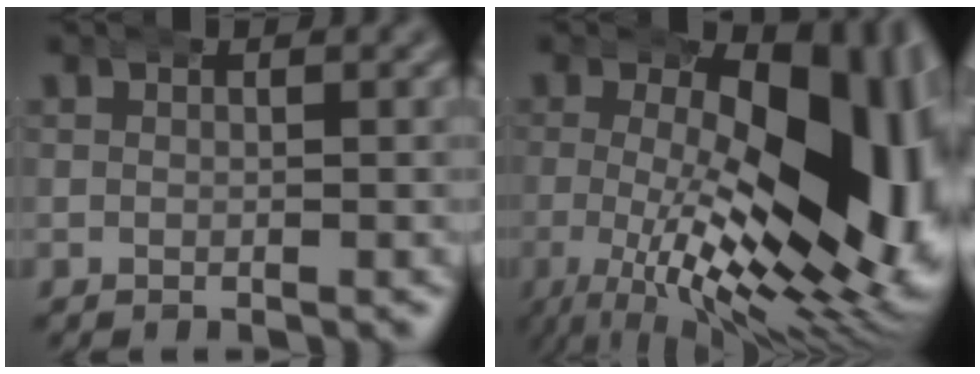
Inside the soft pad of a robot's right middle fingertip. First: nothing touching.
{"total": 19.3, "force": [-0.5, 9.9, 16.5], "torque": [-0.220, -0.047, 0.020]}